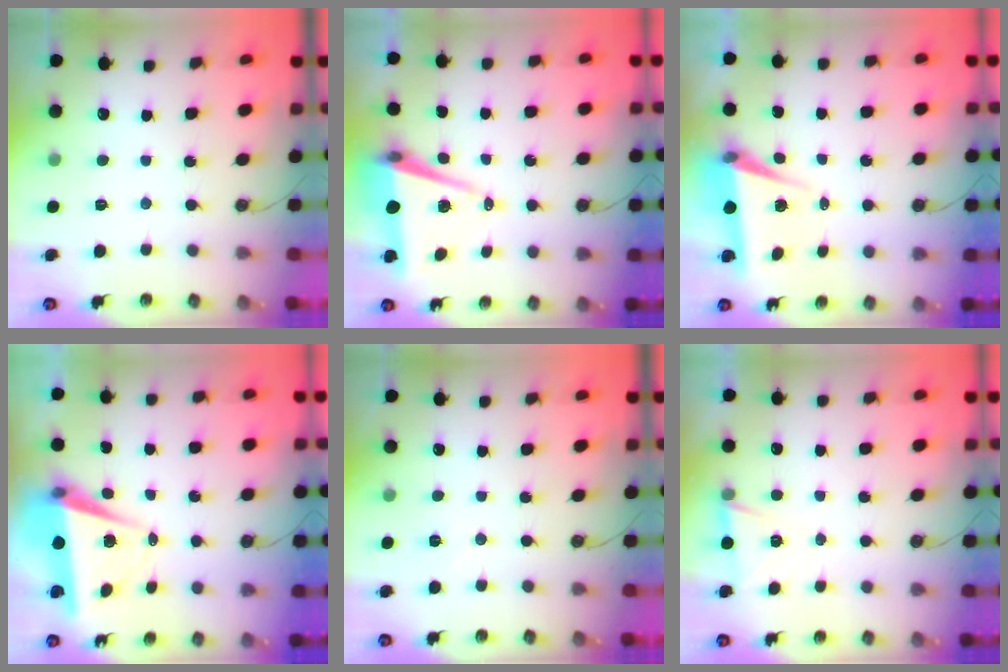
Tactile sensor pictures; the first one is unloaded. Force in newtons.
{"total": 8.4, "press": 7.4, "slide": 4.1}
{"total": 7.1, "press": 5.7, "slide": 4.3}
{"total": 6.8, "press": 5.3, "slide": 4.3}
{"total": 4.4, "press": 4.3, "slide": 0.9}
{"total": 5.5, "press": 3.3, "slide": 4.5}